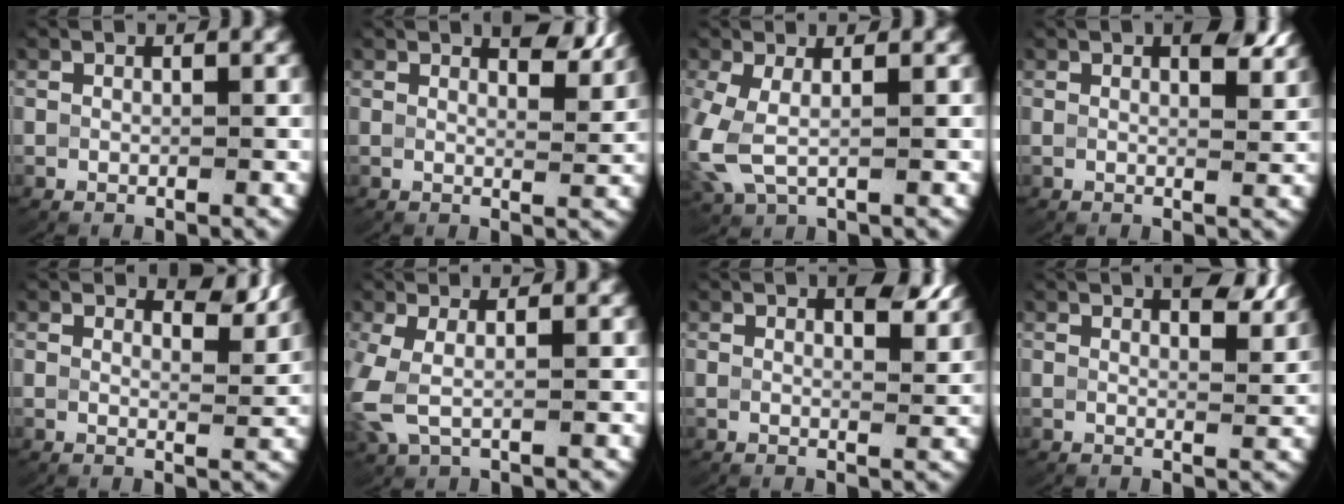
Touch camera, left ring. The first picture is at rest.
{"total": 3.2, "force": [2.7, 0.3, 1.8], "torque": [-0.027, -0.009, 0.042]}
{"total": 4.3, "force": [0.0, 3.0, 3.1], "torque": [-0.107, -0.020, 0.011]}
{"total": 2.7, "force": [1.7, 0.5, 2.1], "torque": [-0.031, -0.008, 0.024]}
{"total": 3.0, "force": [2.6, 0.3, 1.5], "torque": [-0.024, -0.011, 0.041]}
{"total": 3.8, "force": [0.2, 2.6, 2.8], "torque": [-0.093, -0.014, 0.012]}
{"total": 3.0, "force": [2.0, 0.5, 2.1], "torque": [-0.031, -0.008, 0.031]}
{"total": 3.2, "force": [2.5, 0.3, 2.0], "torque": [-0.031, -0.009, 0.040]}